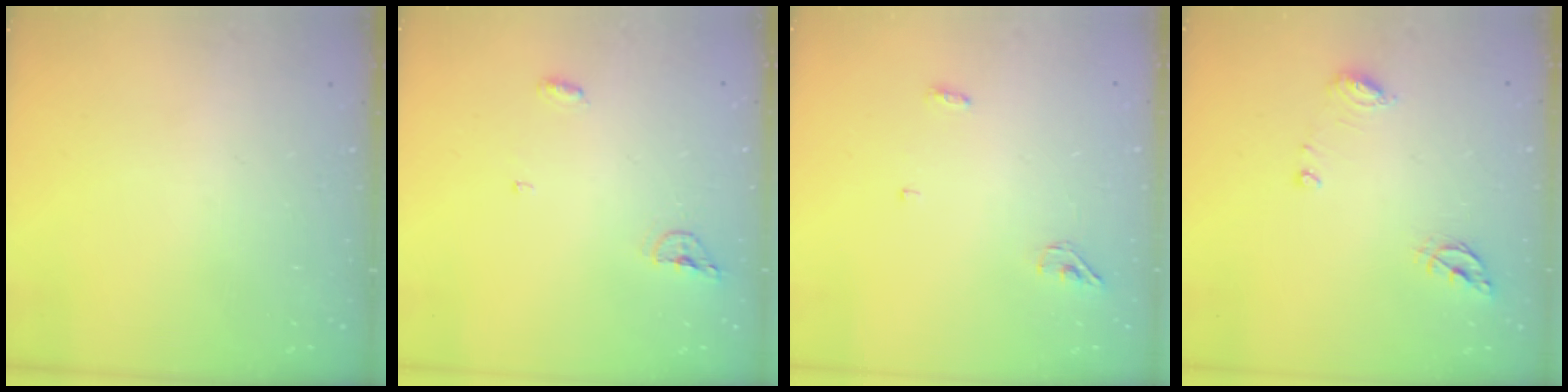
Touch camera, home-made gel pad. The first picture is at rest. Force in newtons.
{"total": 4.8, "press": 4.7, "slide": 1.1}
{"total": 3.6, "press": 3.5, "slide": 0.9}
{"total": 7.9, "press": 7.8, "slide": 0.9}